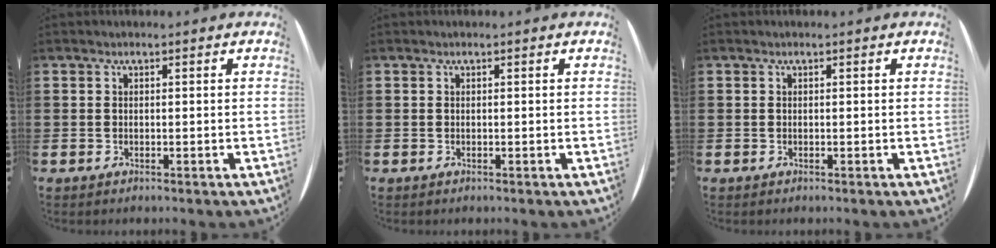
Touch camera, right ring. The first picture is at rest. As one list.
[{"total": 0.0}, {"total": 0.0}]